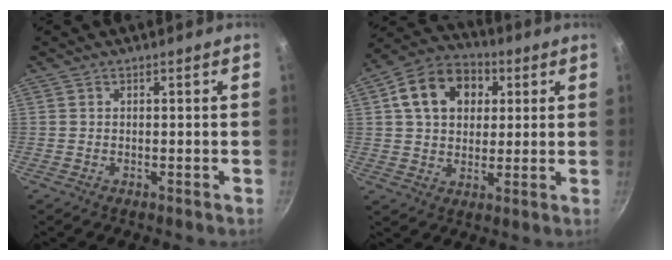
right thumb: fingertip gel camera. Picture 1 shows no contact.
{"total": 14.1, "force": [4.1, 10.5, 8.4], "torque": [-0.120, 0.018, 0.055]}